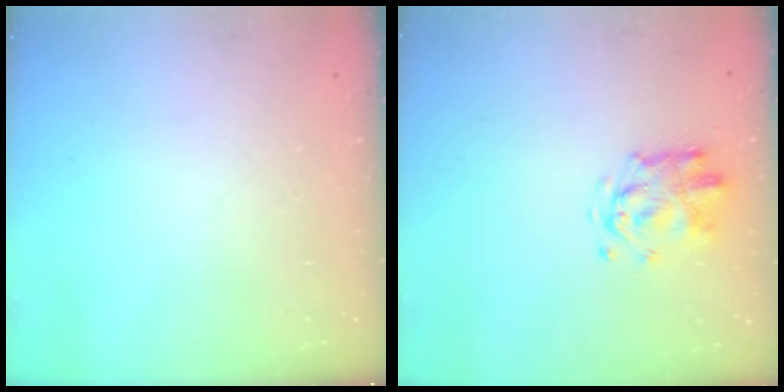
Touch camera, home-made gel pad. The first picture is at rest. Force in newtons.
{"total": 3.3, "press": 3.3, "slide": 0.4}